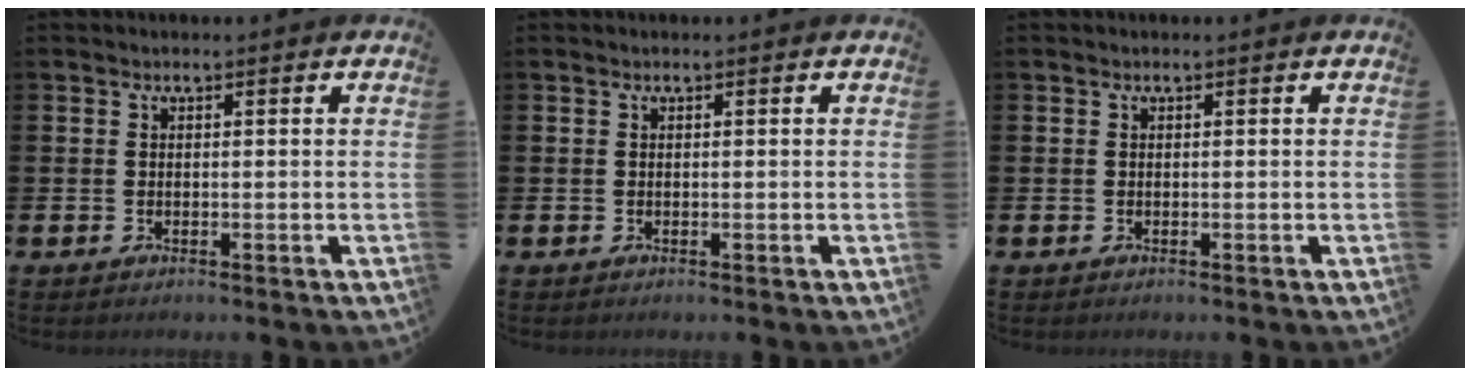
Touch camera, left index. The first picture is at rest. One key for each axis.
{"total": 0.0}
{"total": 0.0}